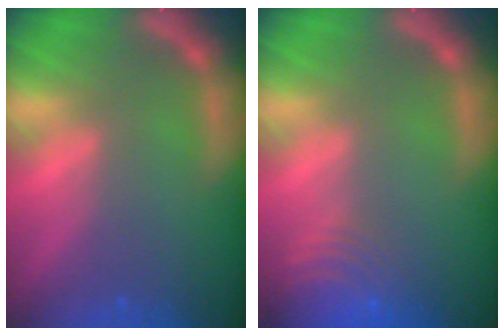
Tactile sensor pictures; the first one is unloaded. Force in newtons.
{"total": 8.5}